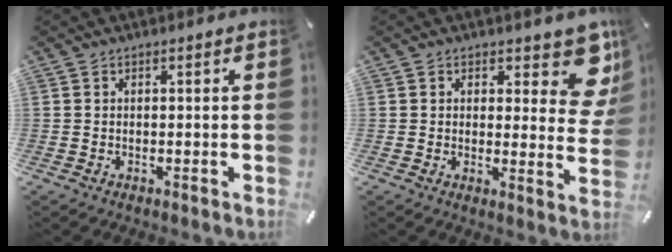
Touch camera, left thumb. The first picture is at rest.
{"total": 10.9, "force": [6.2, 5.3, 7.1], "torque": [-0.058, -0.047, 0.105]}